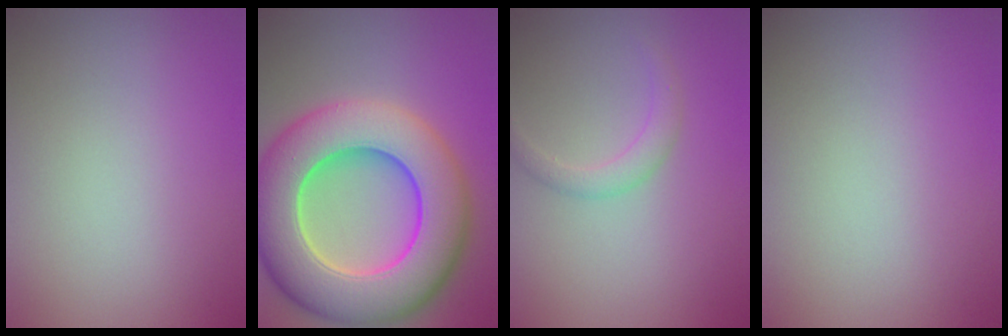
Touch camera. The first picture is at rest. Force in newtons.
{"total": 13.3, "press": 13.1, "slide": 2.1}
{"total": 1.6, "press": 1.6, "slide": 0.1}
{"total": 0.0}